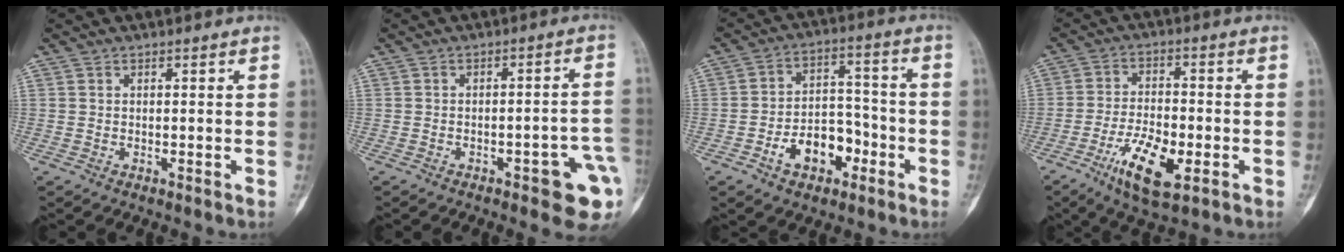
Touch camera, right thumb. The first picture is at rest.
{"total": 10.5, "force": [-3.7, 2.9, 9.3], "torque": [-0.097, 0.024, -0.038]}
{"total": 10.8, "force": [-4.9, 7.0, 6.7], "torque": [-0.075, 0.049, -0.080]}
{"total": 11.1, "force": [-4.5, 4.4, 9.1], "torque": [-0.164, 0.011, -0.076]}